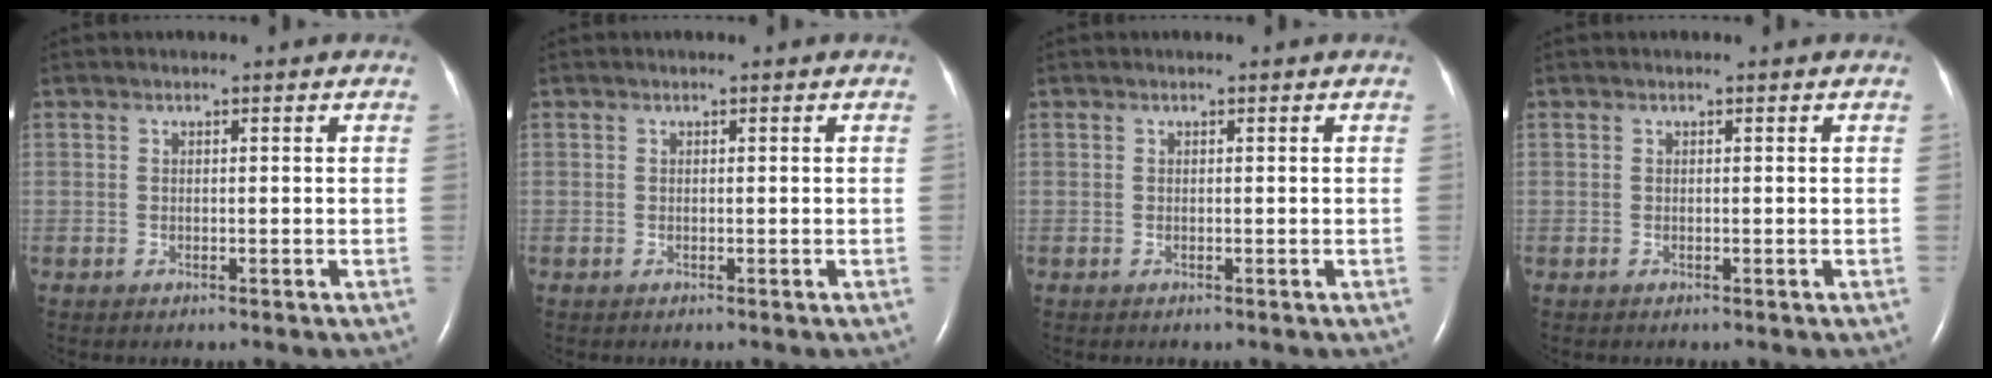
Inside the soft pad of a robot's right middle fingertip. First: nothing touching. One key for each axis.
{"total": 0.0}
{"total": 0.0}
{"total": 0.0}